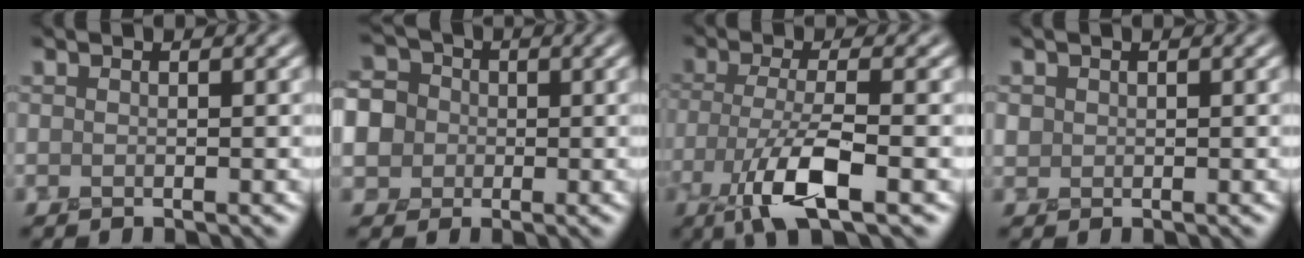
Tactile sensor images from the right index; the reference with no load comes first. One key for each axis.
{"total": 6.0, "fx": -0.1, "fy": 5.7, "fz": 1.9, "tx": -0.046, "ty": 0.034, "tz": -0.029}
{"total": 5.7, "fx": -2.5, "fy": 1.6, "fz": 4.9, "tx": -0.106, "ty": -0.005, "tz": -0.051}
{"total": 0.8, "fx": 0.4, "fy": 0.6, "fz": -0.4, "tx": 0.004, "ty": 0.004, "tz": 0.010}